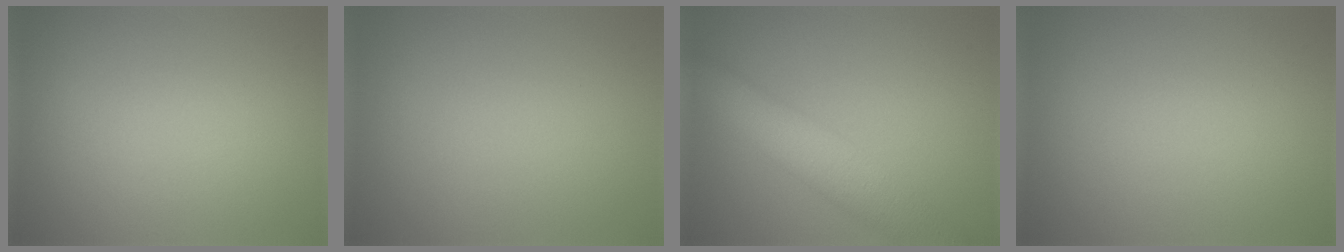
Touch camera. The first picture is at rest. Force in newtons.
{"total": 0.0}
{"total": 5.8, "press": 5.8, "slide": 0.1}
{"total": 0.0}